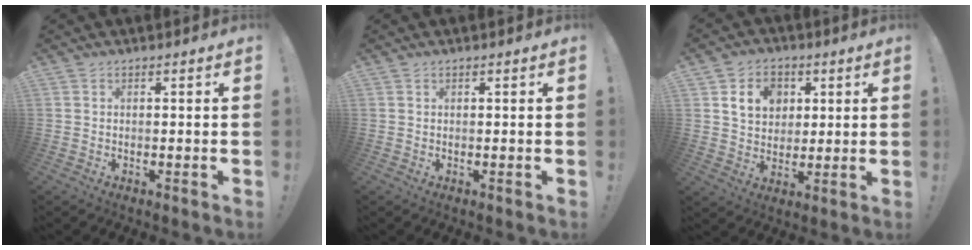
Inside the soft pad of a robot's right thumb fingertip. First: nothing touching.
{"total": 0.0}
{"total": 10.8, "force": [4.2, 8.7, 4.9], "torque": [-0.066, -0.009, 0.081]}